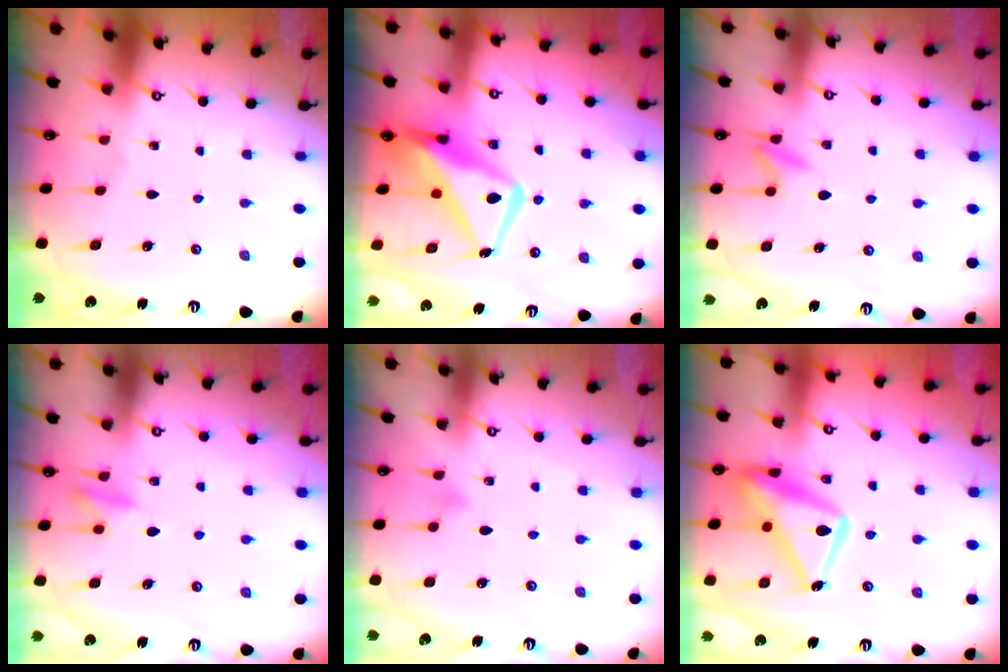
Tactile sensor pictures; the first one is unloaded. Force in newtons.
{"total": 16.0, "press": 15.8, "slide": 2.0}
{"total": 5.7, "press": 5.6, "slide": 0.7}
{"total": 9.0, "press": 8.9, "slide": 1.2}
{"total": 6.3, "press": 6.3, "slide": 0.6}
{"total": 18.8, "press": 18.7, "slide": 1.6}